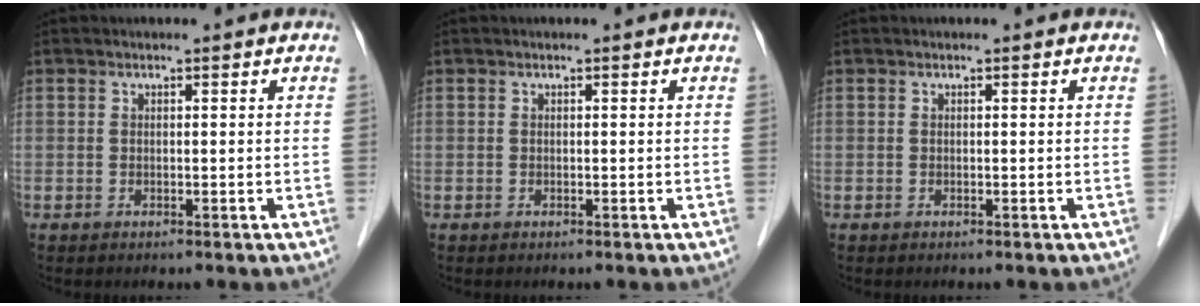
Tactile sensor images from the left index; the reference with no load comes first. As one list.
[{"total": 0.0}, {"total": 0.0}]